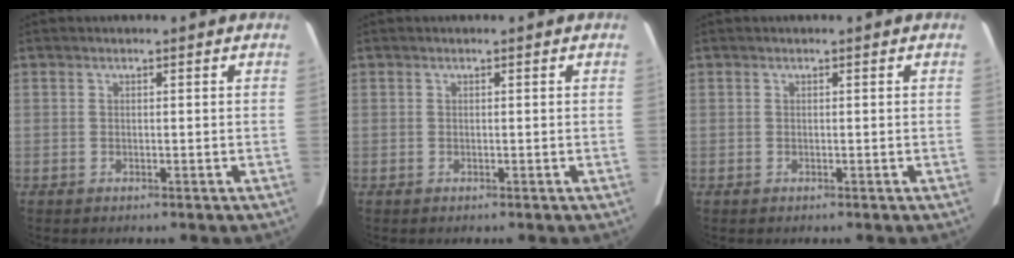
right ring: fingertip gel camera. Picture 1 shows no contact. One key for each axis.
{"total": 0.0}
{"total": 0.0}